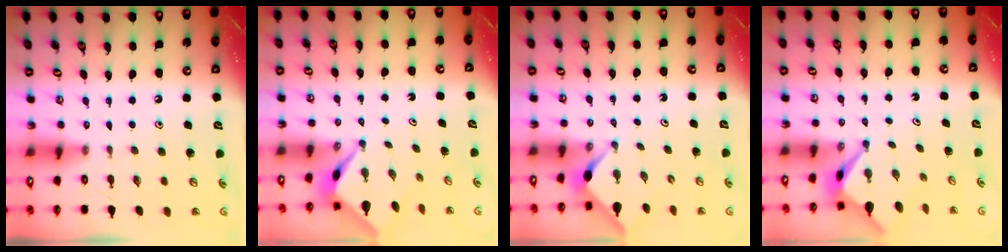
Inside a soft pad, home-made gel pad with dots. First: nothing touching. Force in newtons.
{"total": 2.6, "press": 2.6, "slide": 0.1}
{"total": 3.1, "press": 3.0, "slide": 0.4}
{"total": 3.1, "press": 3.0, "slide": 0.3}